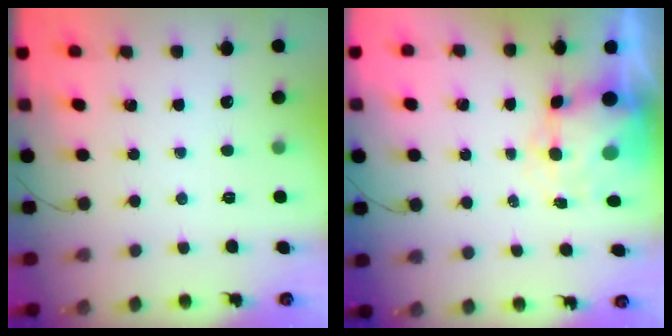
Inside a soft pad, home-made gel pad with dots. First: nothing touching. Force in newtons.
{"total": 7.6, "press": 7.4, "slide": 1.7}